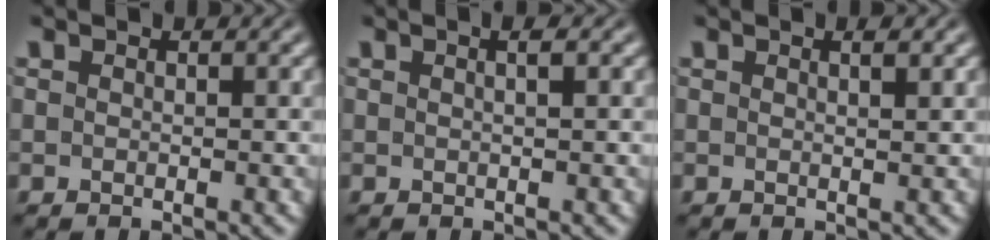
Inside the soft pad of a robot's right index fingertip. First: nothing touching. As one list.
[{"total": 1.3, "force": [0.4, -0.2, 1.3], "torque": [-0.011, 0.007, 0.004]}, {"total": 1.0, "force": [0.5, -0.4, 0.8], "torque": [-0.015, -0.003, 0.010]}]